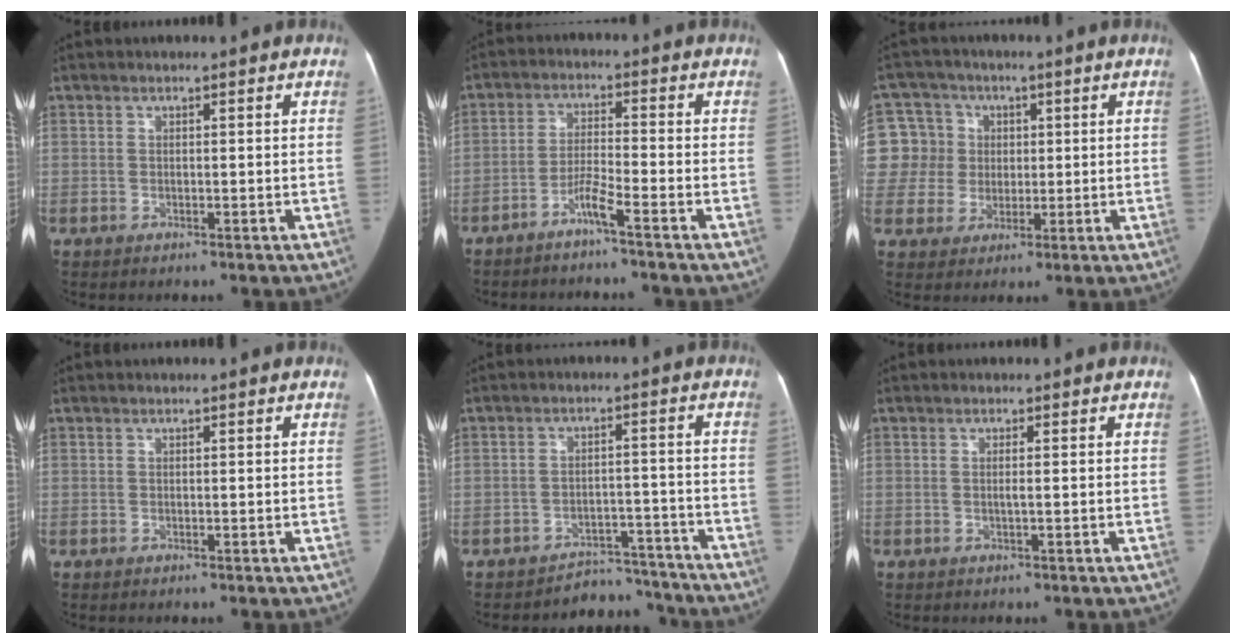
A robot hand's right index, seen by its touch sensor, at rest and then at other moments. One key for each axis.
{"total": 3.9, "fx": -3.1, "fy": -0.5, "fz": 2.4, "tx": -0.052, "ty": -0.002, "tz": -0.064}
{"total": 11.1, "fx": 2.2, "fy": 10.7, "fz": 2.0, "tx": -0.066, "ty": 0.048, "tz": 0.055}
{"total": 0.0}
{"total": 6.9, "fx": -6.2, "fy": 2.5, "fz": -1.5, "tx": 0.039, "ty": 0.052, "tz": -0.085}
{"total": 0.9, "fx": -0.1, "fy": -0.1, "fz": 0.9, "tx": -0.018, "ty": 0.001, "tz": -0.004}